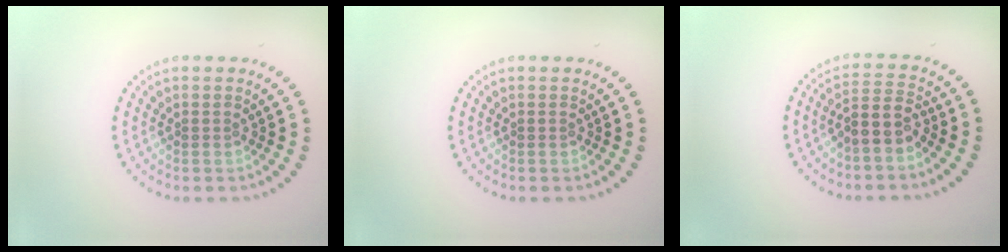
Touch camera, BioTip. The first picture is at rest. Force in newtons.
{"total": 0.0}
{"total": 2.8, "press": 2.2, "slide": 1.7}